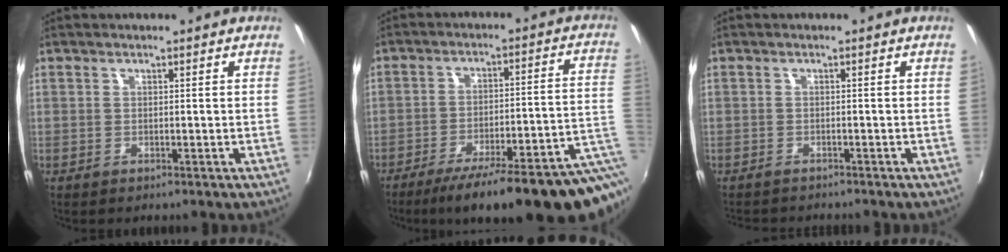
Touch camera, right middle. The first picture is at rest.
{"total": 19.9, "force": [-11.6, 1.8, 16.1], "torque": [-0.215, -0.036, -0.155]}
{"total": 3.2, "force": [-3.0, 0.7, 0.7], "torque": [-0.024, -0.015, -0.049]}